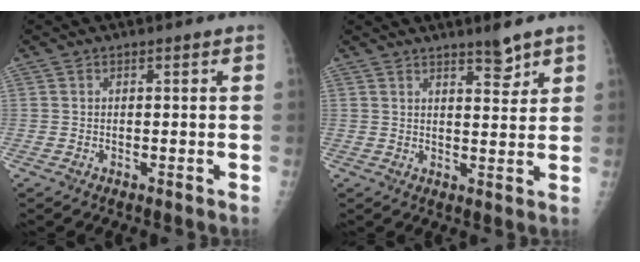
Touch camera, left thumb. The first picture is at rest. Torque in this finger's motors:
{"motor_torque": [-0.27, 0.08, -0.26, 0.03, -0.06]}